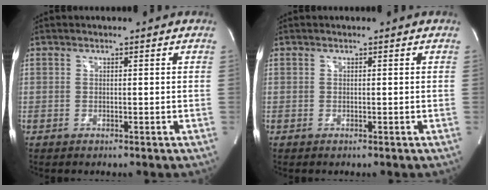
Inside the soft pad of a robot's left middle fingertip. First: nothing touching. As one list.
[{"total": 0.0}]